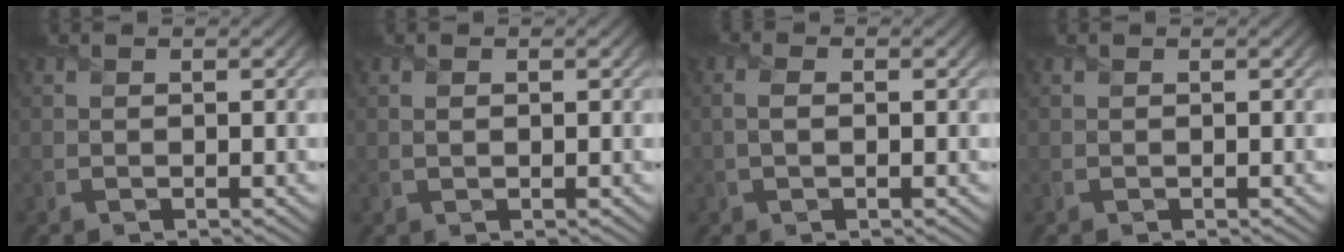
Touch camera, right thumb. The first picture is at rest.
{"total": 0.8, "force": [0.0, 0.4, 0.6], "torque": [-0.015, -0.002, 0.000]}
{"total": 1.7, "force": [-0.2, 0.9, 1.4], "torque": [-0.034, -0.002, -0.002]}
{"total": 0.0}